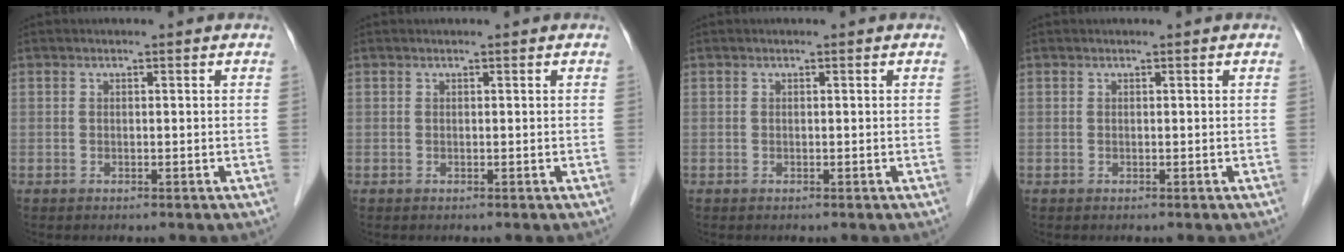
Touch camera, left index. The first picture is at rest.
{"total": 0.0}
{"total": 0.0}
{"total": 0.0}